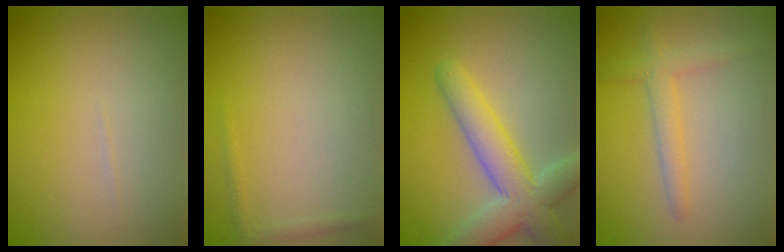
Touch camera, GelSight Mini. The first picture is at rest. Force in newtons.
{"total": 0.6, "press": 0.6, "slide": 0.1}
{"total": 5.9, "press": 5.8, "slide": 0.7}
{"total": 2.1, "press": 2.1, "slide": 0.1}